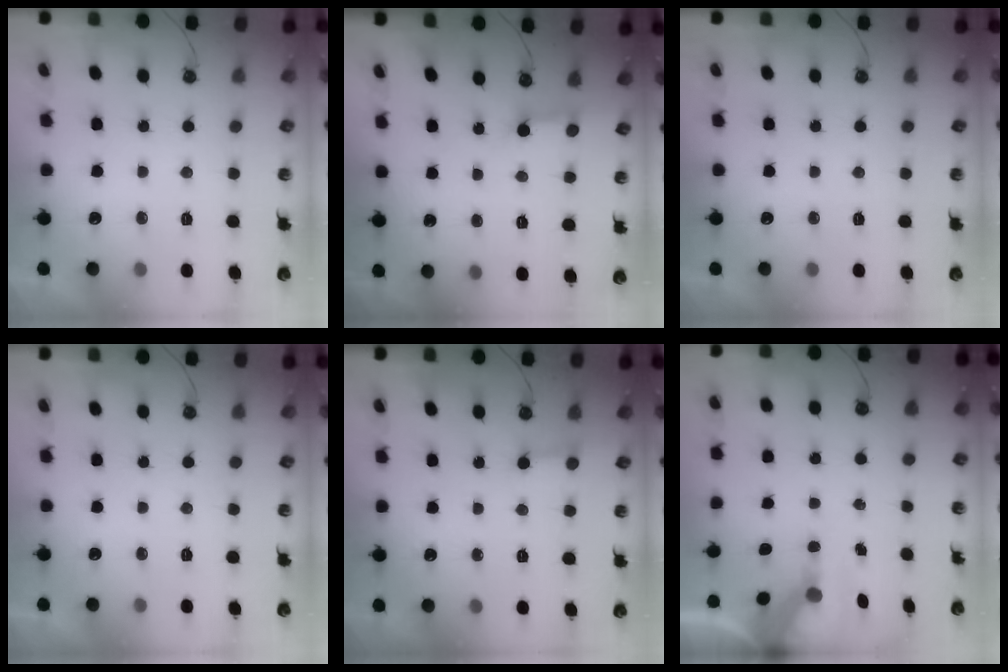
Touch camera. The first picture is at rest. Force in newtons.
{"total": 2.7, "press": 2.7, "slide": 0.1}
{"total": 0.0}
{"total": 0.0}
{"total": 3.2, "press": 3.1, "slide": 0.6}
{"total": 7.2, "press": 7.2, "slide": 0.9}